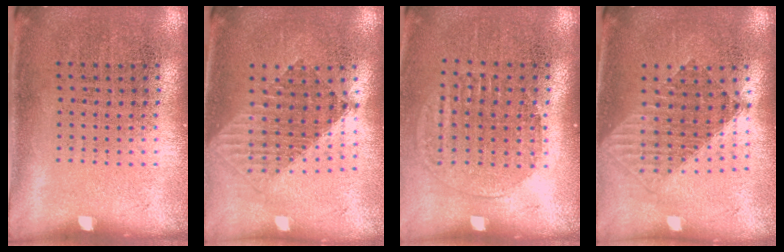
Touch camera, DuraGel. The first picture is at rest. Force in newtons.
{"total": 1.6, "press": 1.3, "slide": 0.9}
{"total": 1.4, "press": 1.2, "slide": 0.7}
{"total": 1.5, "press": 1.3, "slide": 0.8}